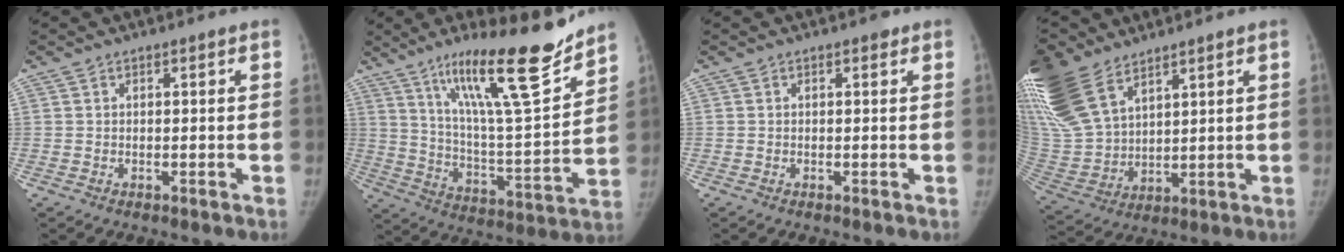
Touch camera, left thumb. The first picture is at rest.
{"total": 21.4, "force": [15.3, 3.0, 14.7], "torque": [-0.211, -0.086, 0.260]}
{"total": 0.7, "force": [0.5, 0.4, 0.4], "torque": [-0.002, -0.002, 0.003]}
{"total": 22.3, "force": [13.5, 12.0, 13.1], "torque": [-0.322, -0.017, 0.274]}